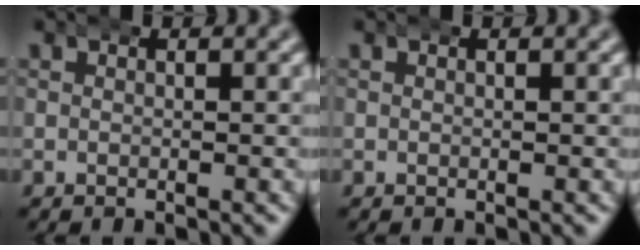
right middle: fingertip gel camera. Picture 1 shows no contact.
{"total": 0.0}